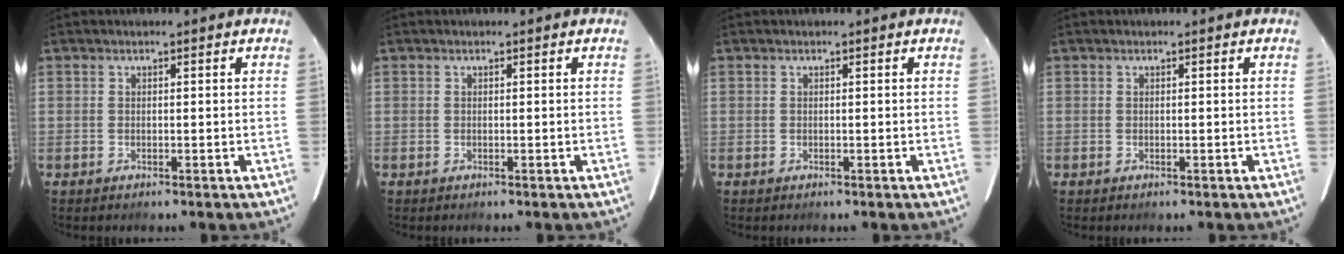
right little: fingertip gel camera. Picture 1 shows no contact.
{"total": 0.0}
{"total": 0.0}
{"total": 0.0}